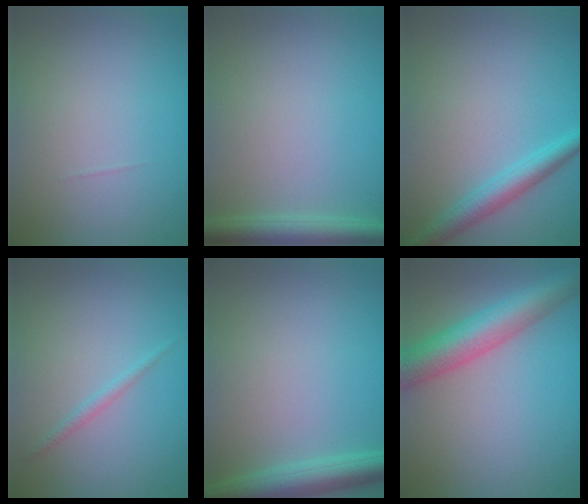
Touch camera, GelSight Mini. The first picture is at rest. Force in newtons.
{"total": 2.8, "press": 2.8, "slide": 0.2}
{"total": 2.9, "press": 2.9, "slide": 0.1}
{"total": 0.8, "press": 0.8, "slide": 0.1}
{"total": 3.9, "press": 3.9, "slide": 0.3}
{"total": 6.2, "press": 6.2, "slide": 0.2}